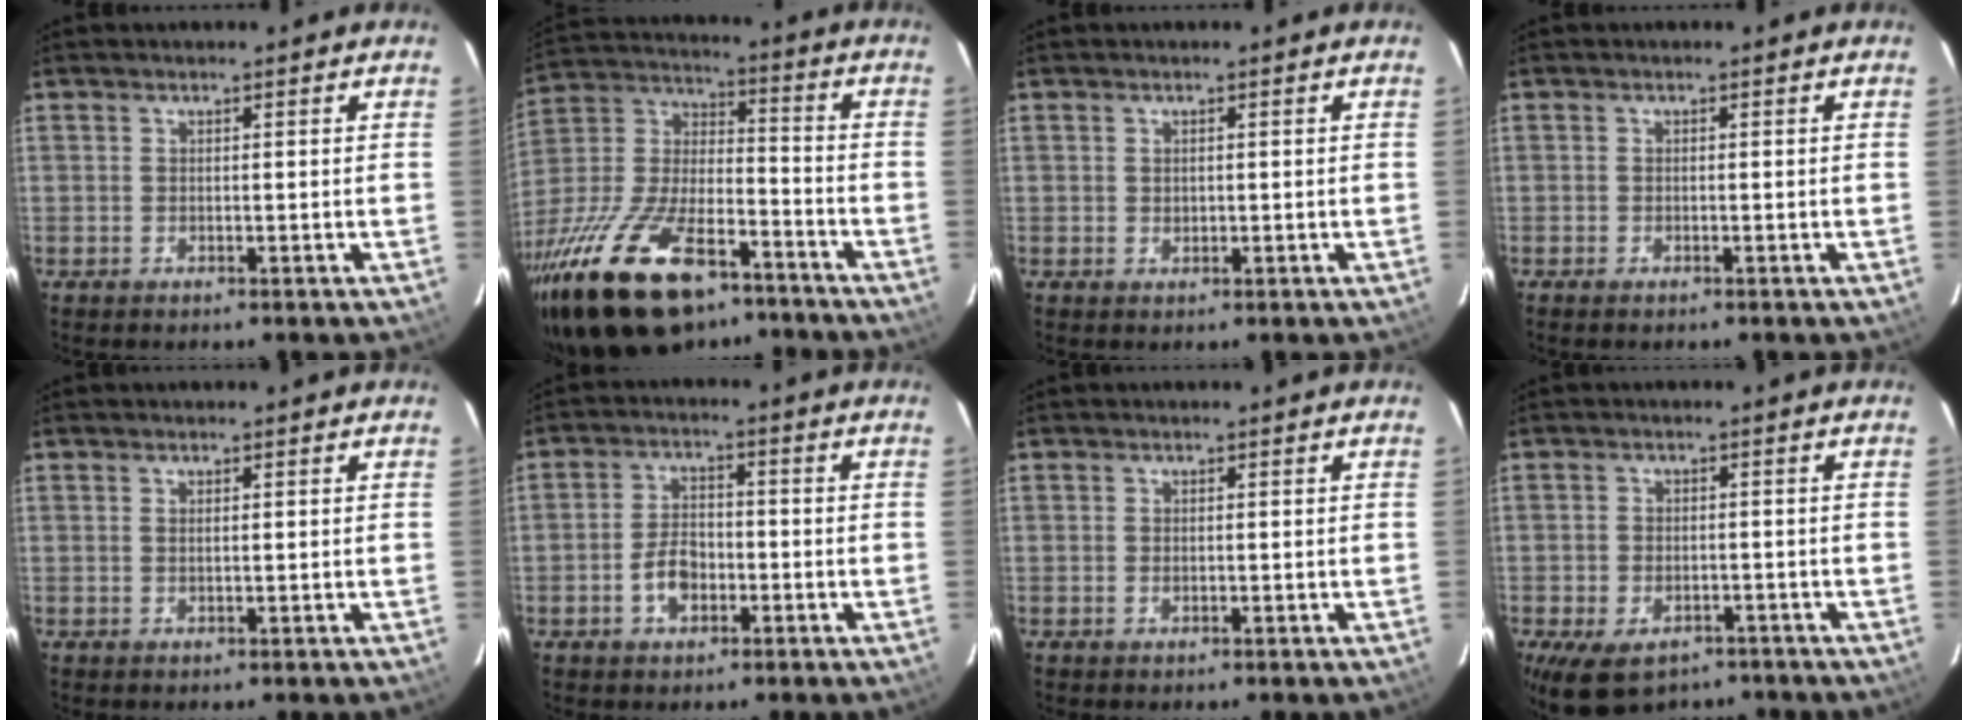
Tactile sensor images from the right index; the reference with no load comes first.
{"total": 28.6, "force": [-19.0, 12.3, 17.6], "torque": [-0.356, -0.019, -0.312]}
{"total": 0.7, "force": [0.2, 0.7, 0.2], "torque": [-0.001, 0.002, 0.005]}
{"total": 0.8, "force": [-0.6, 0.2, 0.4], "torque": [-0.009, -0.002, -0.012]}
{"total": 0.7, "force": [0.2, 0.2, 0.6], "torque": [-0.012, 0.002, 0.004]}
{"total": 5.7, "force": [-2.2, 3.5, 4.0], "torque": [-0.081, 0.012, -0.035]}
{"total": 2.3, "force": [2.0, -1.3, 0.1], "torque": [-0.007, -0.032, 0.009]}
{"total": 10.2, "force": [-6.6, 6.0, 5.0], "torque": [-0.111, -0.014, -0.093]}